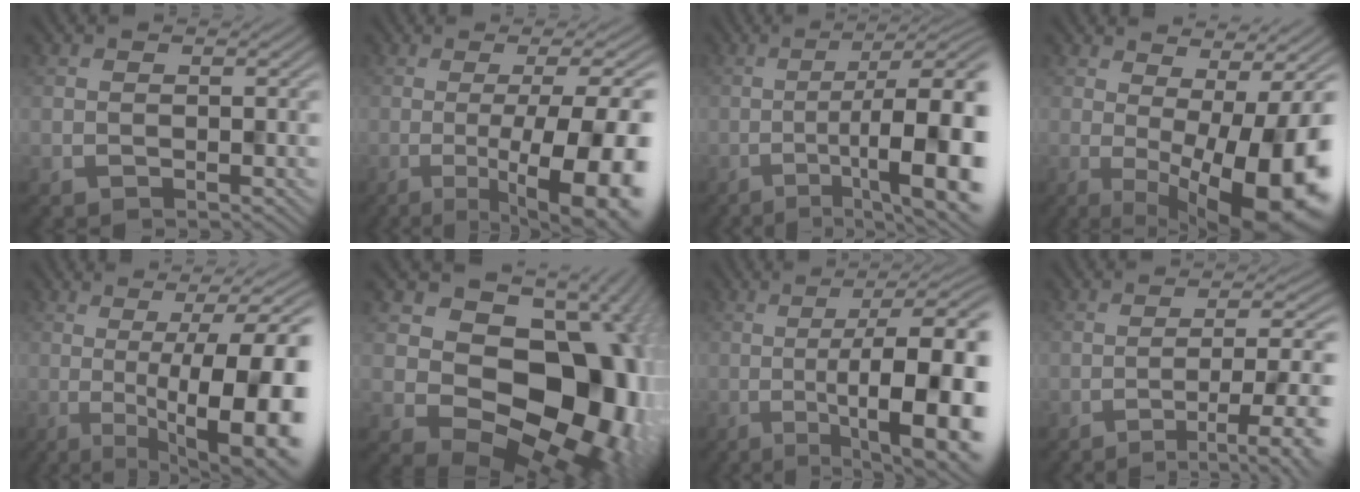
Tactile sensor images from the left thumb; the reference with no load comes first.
{"total": 16.4, "force": [-3.6, 4.5, 15.3], "torque": [-0.154, 0.002, -0.049]}
{"total": 13.4, "force": [-3.4, 3.2, 12.6], "torque": [-0.159, 0.001, -0.043]}
{"total": 14.8, "force": [-2.1, 4.4, 14.0], "torque": [-0.184, -0.008, -0.017]}
{"total": 16.9, "force": [-1.0, 4.5, 16.3], "torque": [-0.176, 0.013, -0.011]}
{"total": 16.5, "force": [0.5, 12.5, 10.8], "torque": [-0.097, -0.021, 0.015]}
{"total": 15.7, "force": [-2.1, 4.2, 15.0], "torque": [-0.184, -0.003, -0.029]}
{"total": 8.4, "force": [-3.4, 1.4, 7.5], "torque": [-0.103, 0.003, -0.046]}